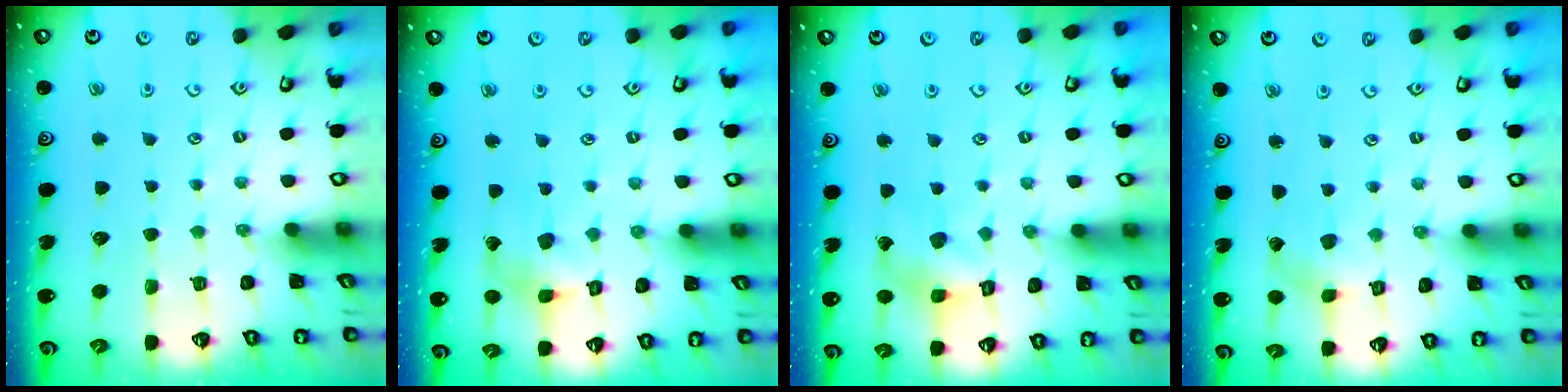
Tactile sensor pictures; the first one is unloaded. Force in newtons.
{"total": 9.5, "press": 9.4, "slide": 1.2}
{"total": 8.4, "press": 8.4, "slide": 0.9}
{"total": 2.6, "press": 2.6, "slide": 0.1}